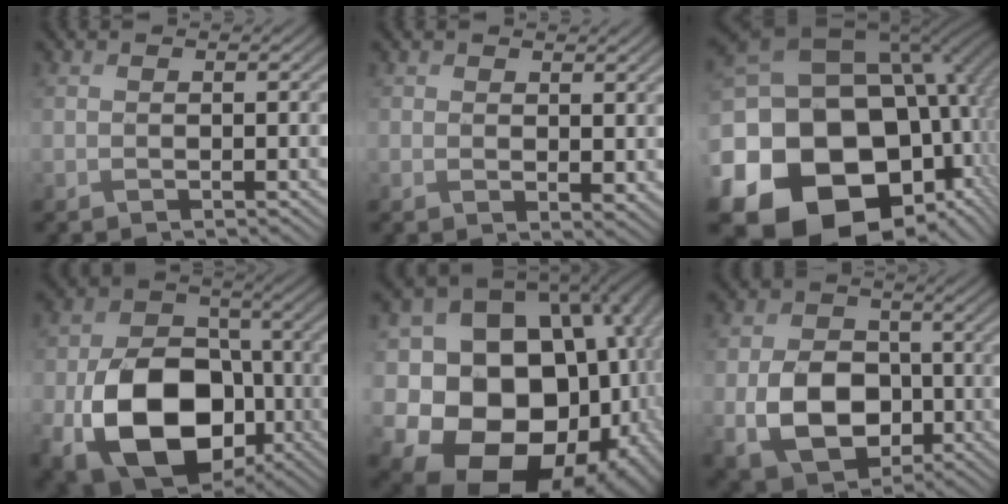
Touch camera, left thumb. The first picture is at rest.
{"total": 1.6, "force": [0.9, 0.9, 0.8], "torque": [-0.012, -0.008, 0.022]}
{"total": 23.4, "force": [-4.5, 18.3, 13.8], "torque": [-0.313, -0.078, -0.064]}
{"total": 15.5, "force": [-5.1, 10.9, 9.7], "torque": [-0.180, -0.044, -0.092]}
{"total": 23.8, "force": [-2.6, 19.8, 12.9], "torque": [-0.246, -0.047, -0.029]}
{"total": 9.6, "force": [-2.2, 7.2, 6.0], "torque": [-0.125, -0.015, -0.045]}